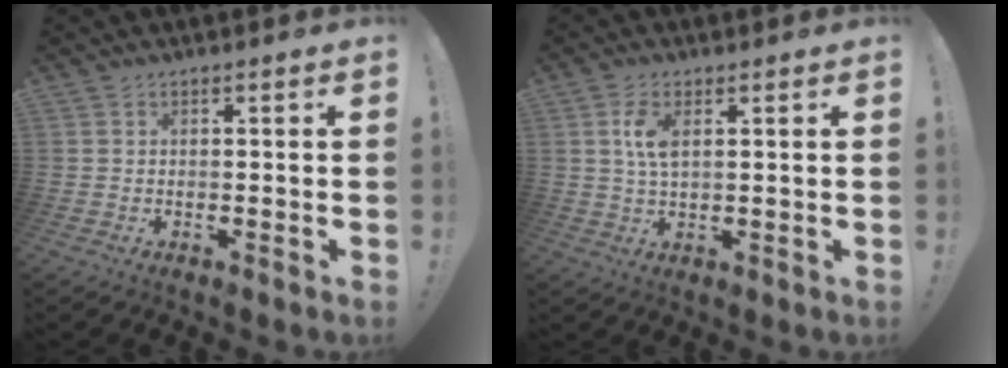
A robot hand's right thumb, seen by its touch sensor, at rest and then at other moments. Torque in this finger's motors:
{"motor_torque": [0.00, 0.07, 0.31, -0.03, 0.21]}